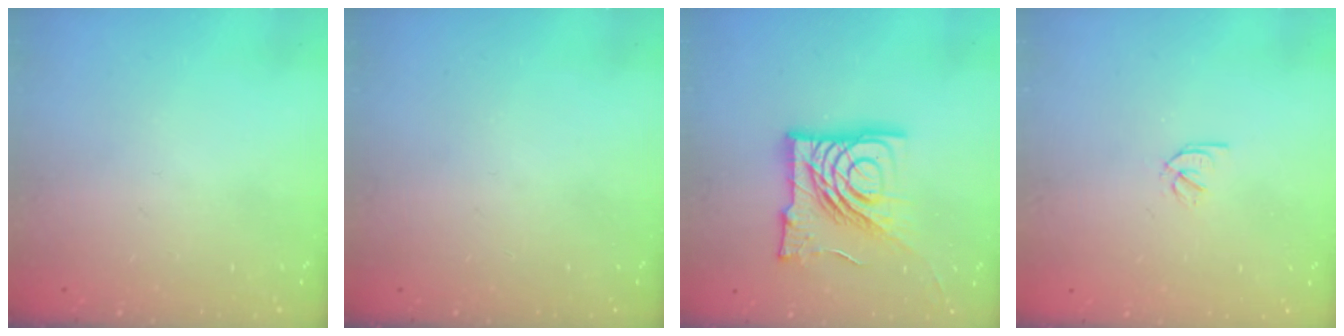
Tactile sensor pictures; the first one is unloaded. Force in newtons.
{"total": 0.0}
{"total": 23.5, "press": 23.3, "slide": 2.7}
{"total": 2.0, "press": 2.0, "slide": 0.3}